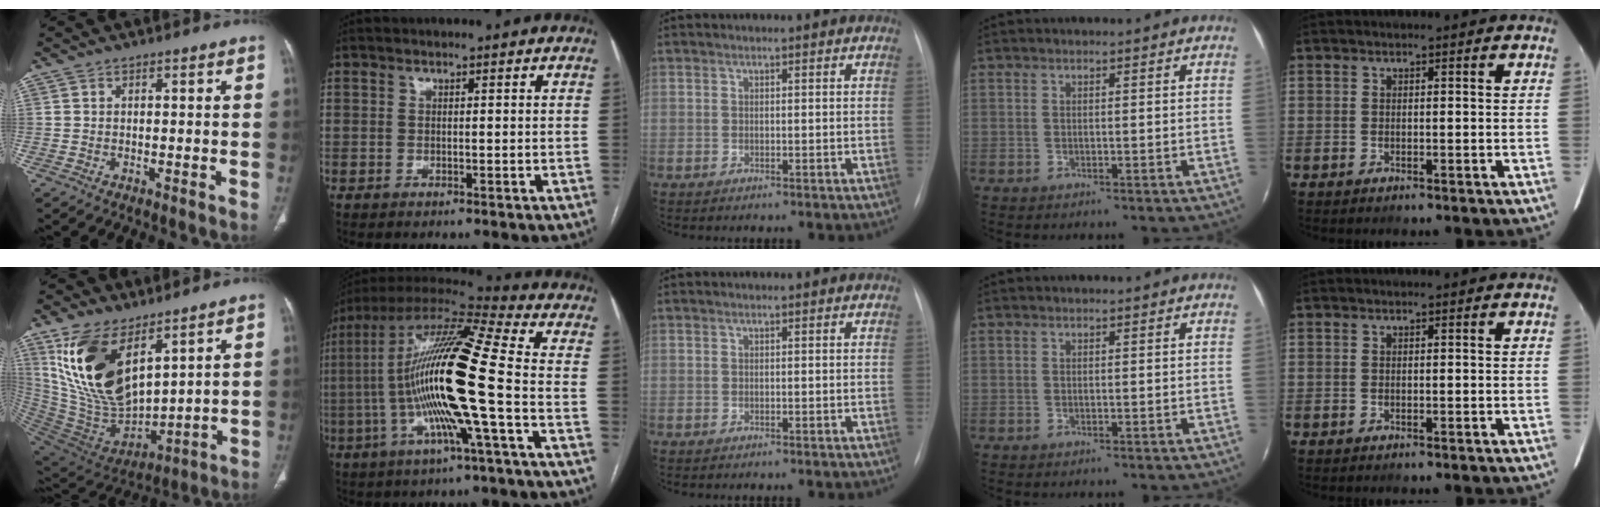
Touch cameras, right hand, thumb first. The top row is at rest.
{"thumb": {"total": 20.2, "force": [10.0, 9.8, 14.6], "torque": [-0.258, -0.054, 0.215]}, "index": {"total": 20.5, "force": [-2.8, 0.5, 20.3], "torque": [-0.390, 0.004, -0.065]}}